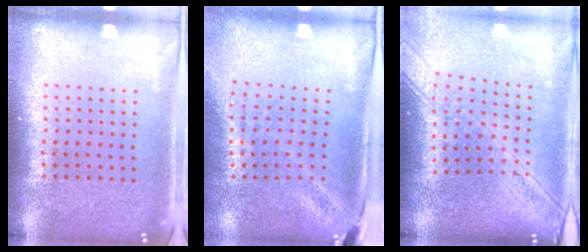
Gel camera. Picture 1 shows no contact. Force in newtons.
{"total": 1.8, "press": 1.5, "slide": 1.1}
{"total": 2.2, "press": 1.8, "slide": 1.3}